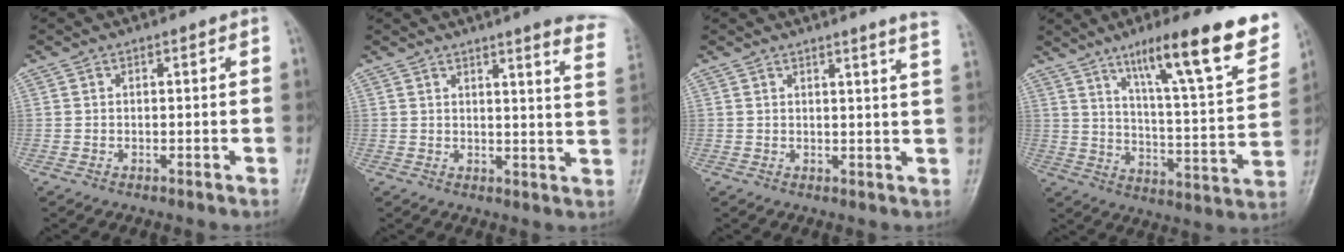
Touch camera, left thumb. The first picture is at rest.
{"total": 13.6, "force": [10.4, 0.9, 8.7], "torque": [-0.090, -0.055, 0.102]}
{"total": 7.1, "force": [5.7, -0.8, 4.1], "torque": [-0.048, -0.029, 0.047]}
{"total": 21.5, "force": [13.0, 3.6, 16.7], "torque": [-0.220, -0.048, 0.201]}